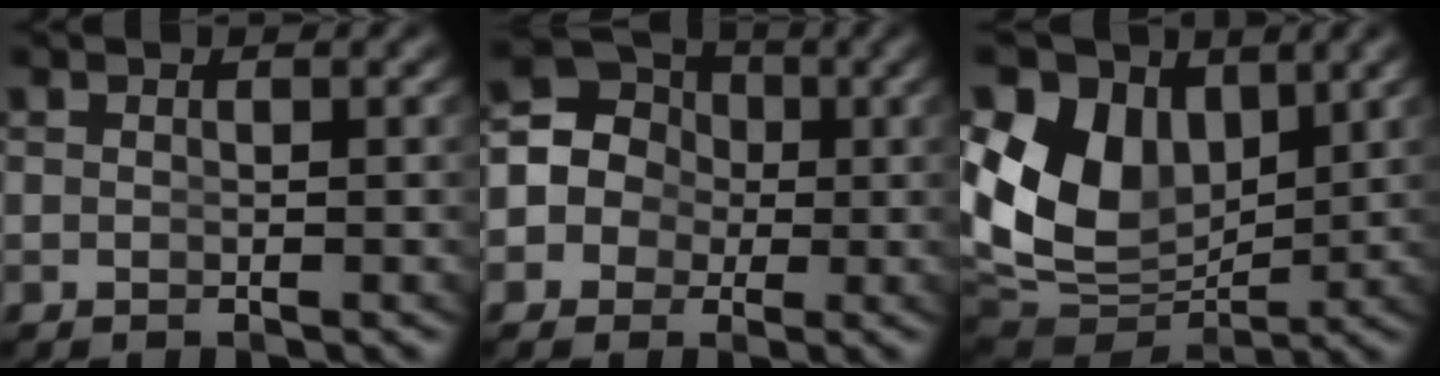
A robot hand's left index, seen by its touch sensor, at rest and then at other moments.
{"total": 13.2, "force": [0.9, 12.2, 5.0], "torque": [-0.121, -0.020, -0.004]}
{"total": 14.7, "force": [1.8, 12.0, 8.3], "torque": [-0.181, -0.039, 0.040]}